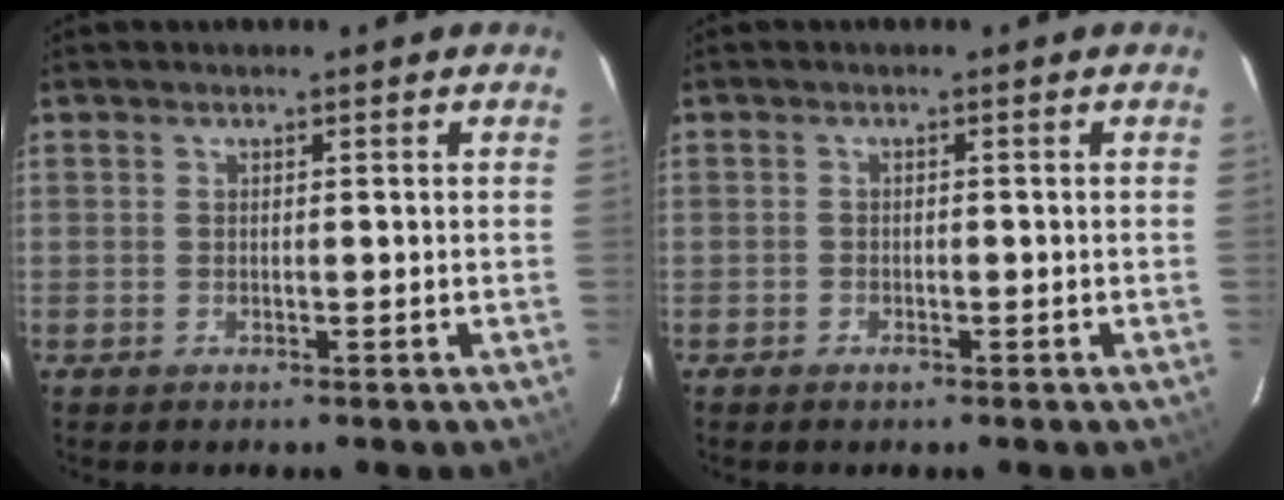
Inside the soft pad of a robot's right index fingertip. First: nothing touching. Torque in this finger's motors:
{"motor_torque": [0.29, -0.30, 0.07, 0.01]}